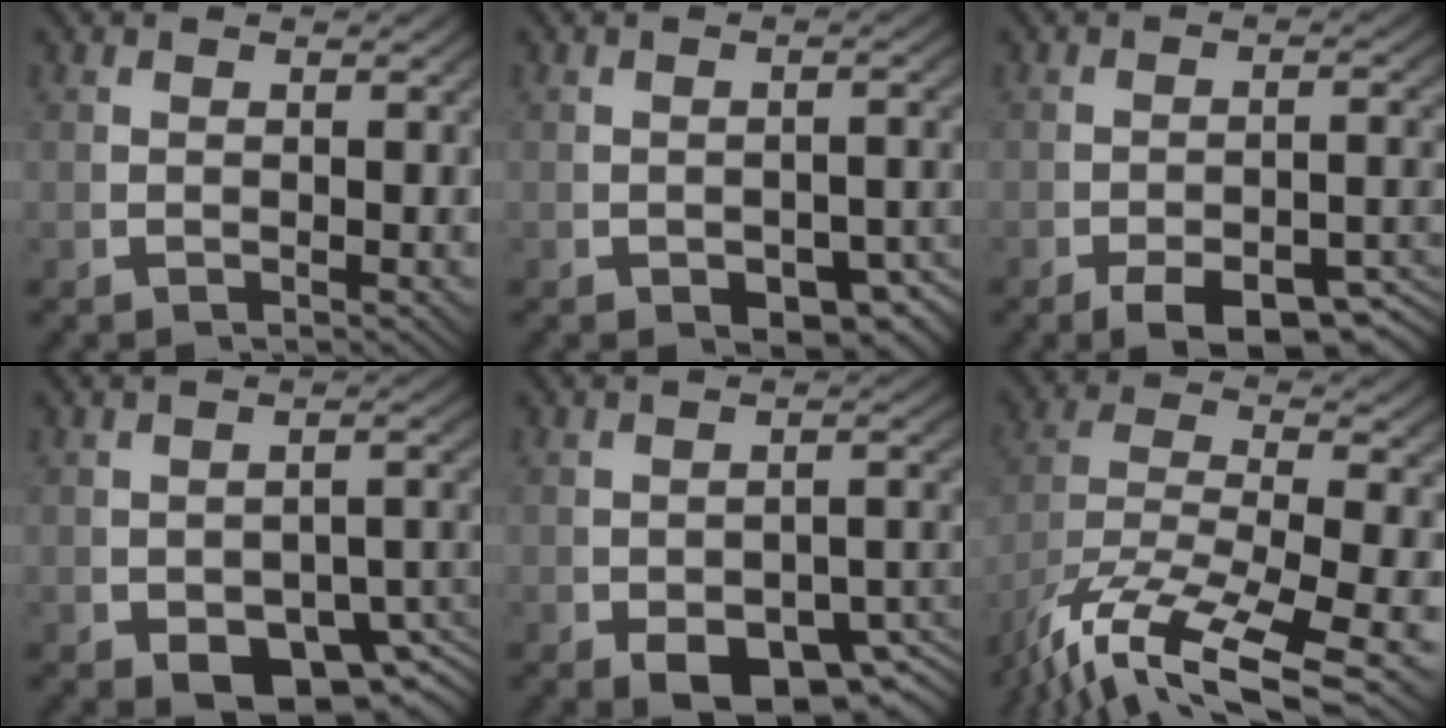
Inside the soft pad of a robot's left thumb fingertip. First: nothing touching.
{"total": 4.2, "force": [-1.9, 2.2, 3.0], "torque": [-0.044, -0.022, -0.018]}
{"total": 6.0, "force": [-3.8, 2.4, 4.0], "torque": [-0.055, -0.018, -0.051]}
{"total": 7.0, "force": [-3.6, 3.7, 4.8], "torque": [-0.075, -0.032, -0.035]}
{"total": 6.9, "force": [-3.6, 3.4, 4.8], "torque": [-0.073, -0.029, -0.040]}
{"total": 10.7, "force": [-2.6, 6.2, 8.2], "torque": [-0.193, -0.046, -0.014]}